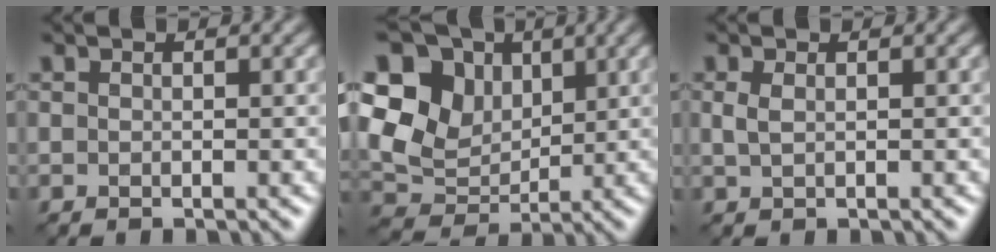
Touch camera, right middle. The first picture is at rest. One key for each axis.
{"total": 8.3, "fx": 2.9, "fy": 6.5, "fz": 4.2, "tx": -0.098, "ty": 0.010, "tz": 0.042}
{"total": 1.0, "fx": 0.3, "fy": 0.6, "fz": 0.7, "tx": -0.020, "ty": 0.000, "tz": 0.008}